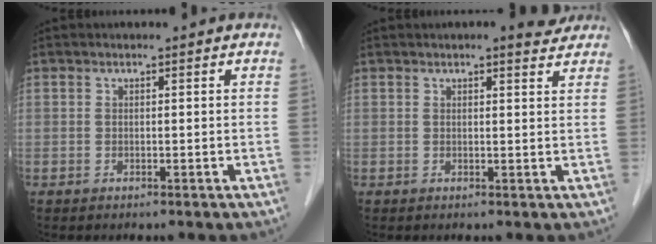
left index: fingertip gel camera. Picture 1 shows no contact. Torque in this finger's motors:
{"motor_torque": [0.57, -0.48, 0.16, 0.00]}